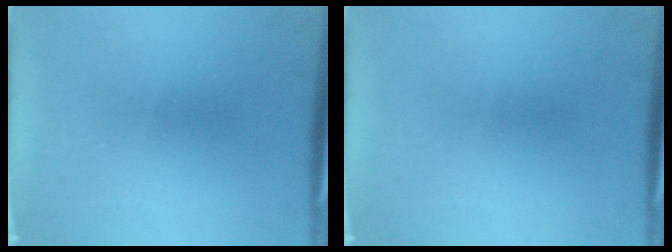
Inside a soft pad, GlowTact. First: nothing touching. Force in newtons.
{"total": 0.0}